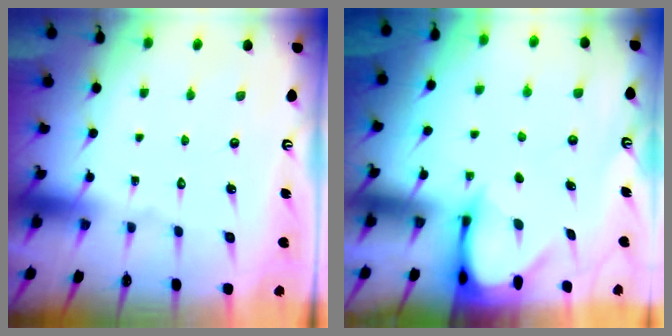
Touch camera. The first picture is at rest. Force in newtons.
{"total": 3.4, "press": 3.4, "slide": 0.3}